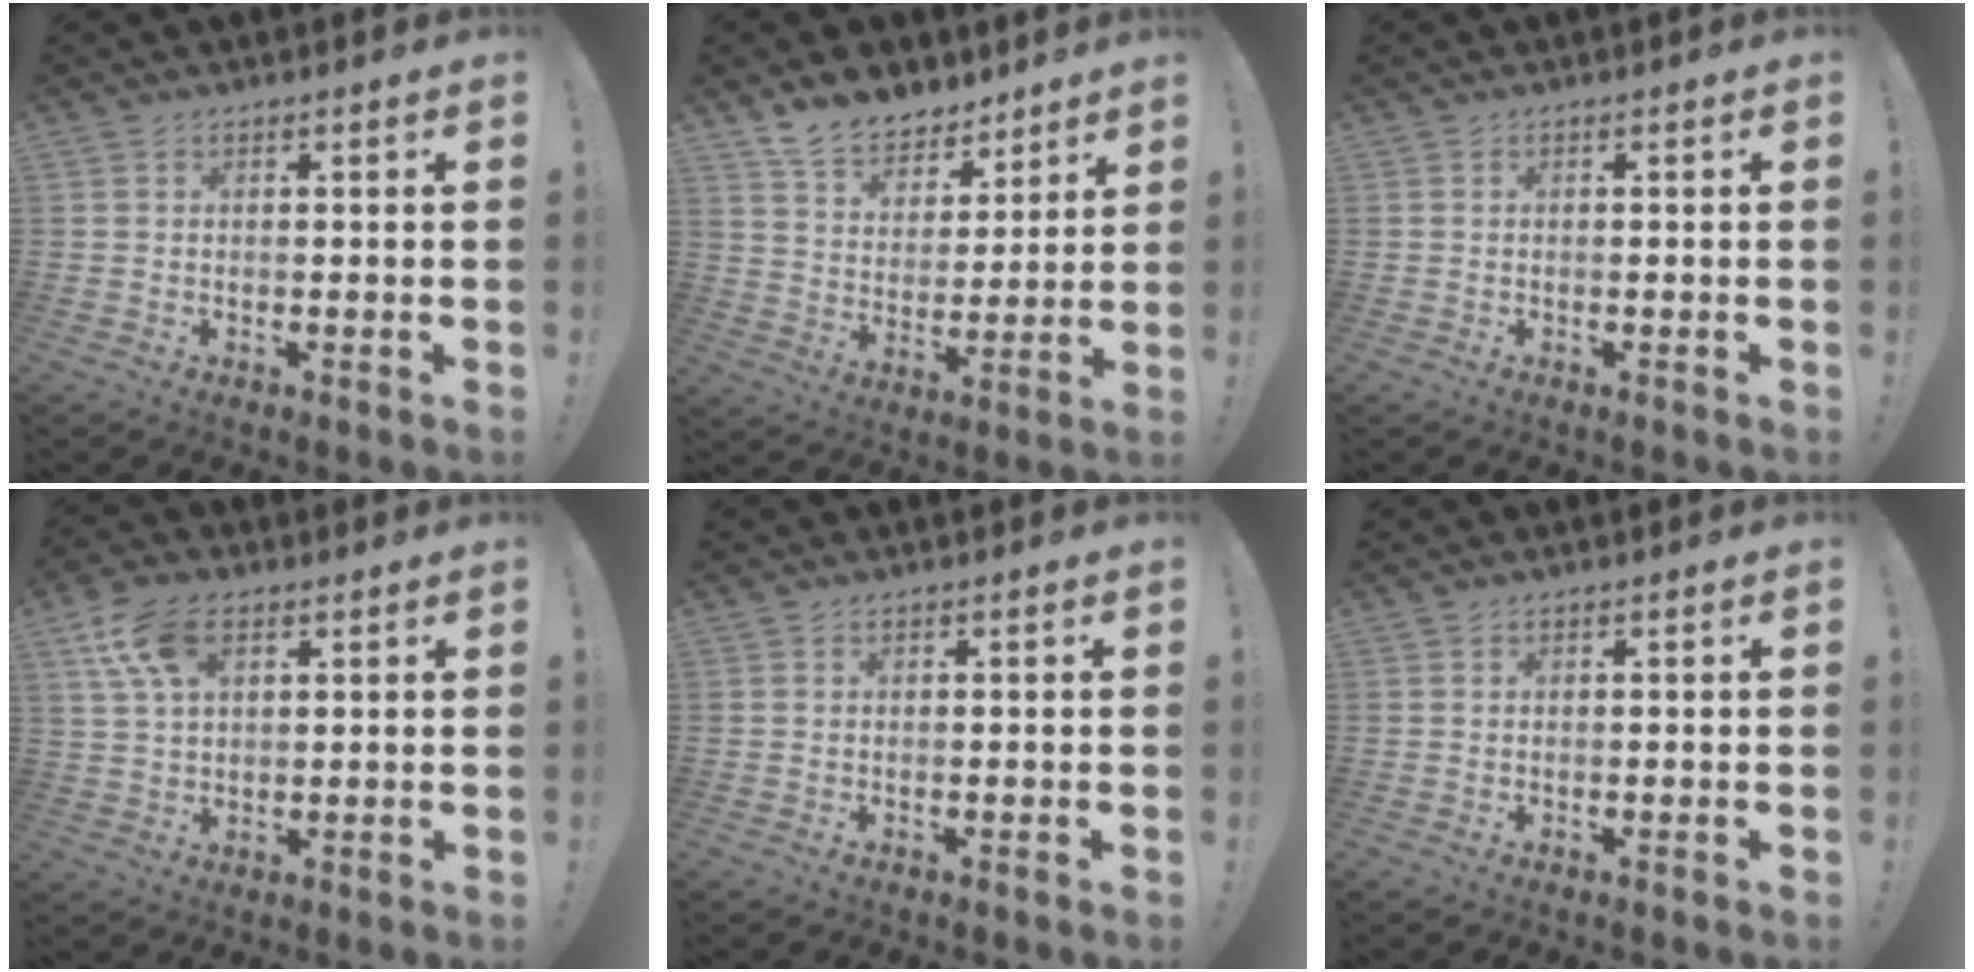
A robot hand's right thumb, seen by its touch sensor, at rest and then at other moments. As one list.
[{"total": 11.1, "force": [9.4, 5.4, 2.1], "torque": [-0.050, -0.073, 0.184]}, {"total": 0.0}, {"total": 11.1, "force": [5.0, 6.2, 7.7], "torque": [-0.136, -0.009, 0.096]}, {"total": 0.0}, {"total": 0.0}]